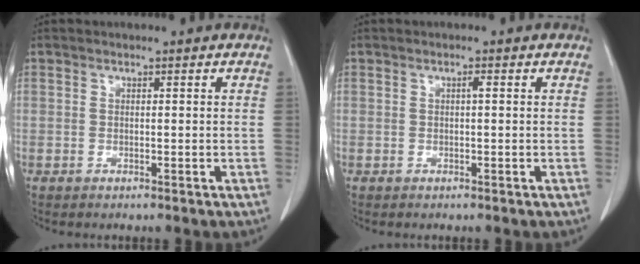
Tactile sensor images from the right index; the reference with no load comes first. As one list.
[{"total": 0.6, "force": [0.1, 0.1, 0.6], "torque": [-0.011, 0.001, 0.001]}]